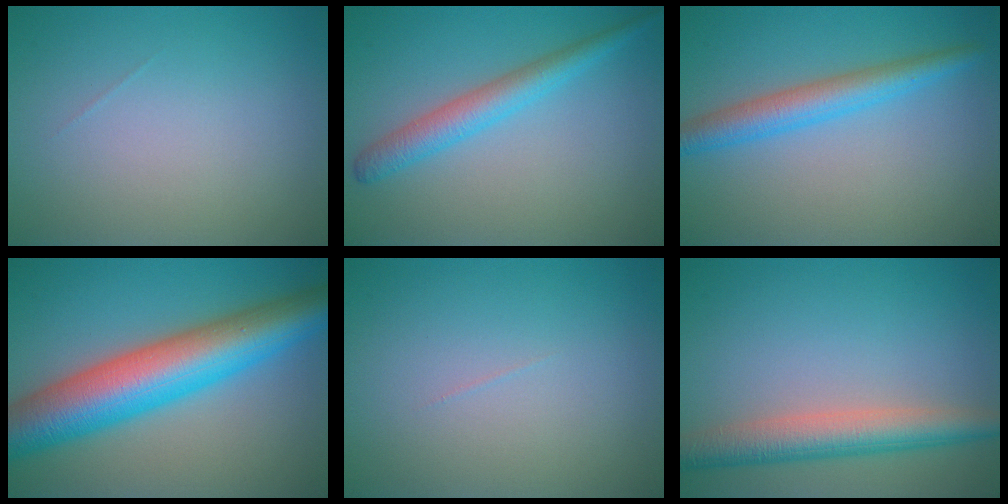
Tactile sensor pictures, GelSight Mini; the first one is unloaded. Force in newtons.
{"total": 3.4, "press": 3.4, "slide": 0.1}
{"total": 3.9, "press": 3.9, "slide": 0.1}
{"total": 11.3, "press": 11.3, "slide": 0.1}
{"total": 0.0}
{"total": 5.1, "press": 5.1, "slide": 0.3}